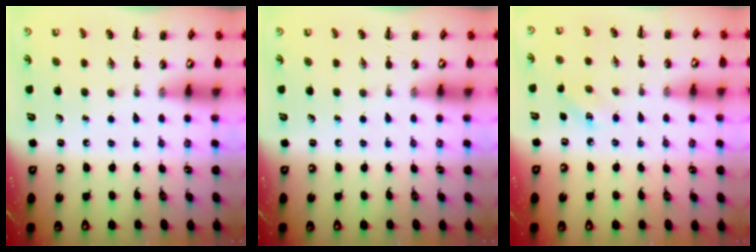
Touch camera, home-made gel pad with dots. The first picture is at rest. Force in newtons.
{"total": 0.0}
{"total": 3.3, "press": 3.2, "slide": 0.9}